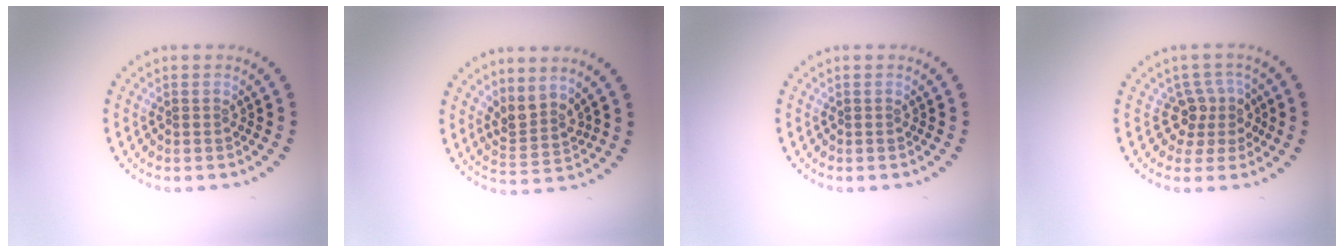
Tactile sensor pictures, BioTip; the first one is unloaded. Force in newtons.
{"total": 2.6, "press": 1.8, "slide": 1.8}
{"total": 0.0}
{"total": 2.8, "press": 2.2, "slide": 1.8}